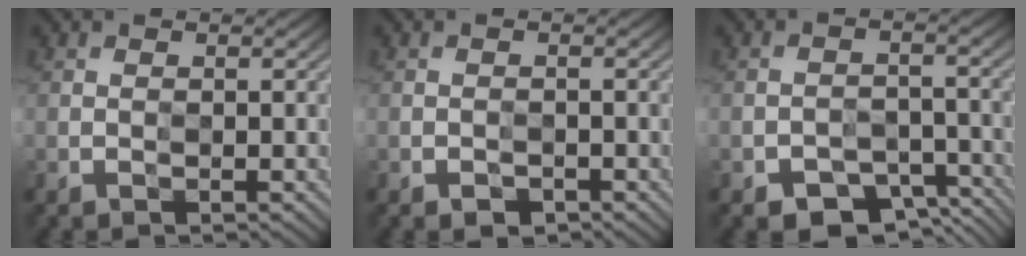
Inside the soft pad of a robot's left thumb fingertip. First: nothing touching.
{"total": 1.5, "force": [-1.3, 0.7, 0.6], "torque": [-0.003, -0.002, -0.019]}
{"total": 5.6, "force": [-5.0, 2.6, 0.4], "torque": [0.017, 0.009, -0.069]}